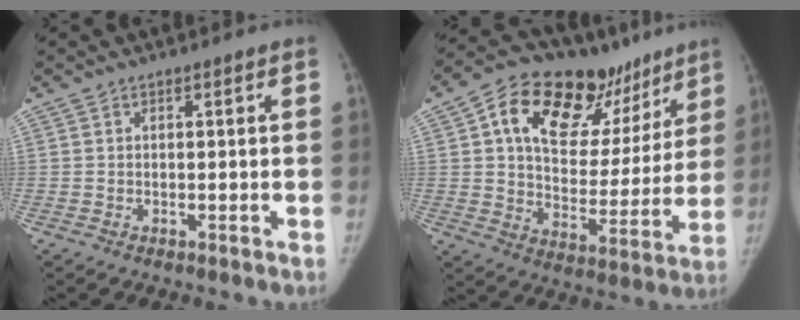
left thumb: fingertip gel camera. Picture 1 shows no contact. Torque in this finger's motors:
{"motor_torque": [0.52, 0.54, 0.30, -0.03, 0.05]}